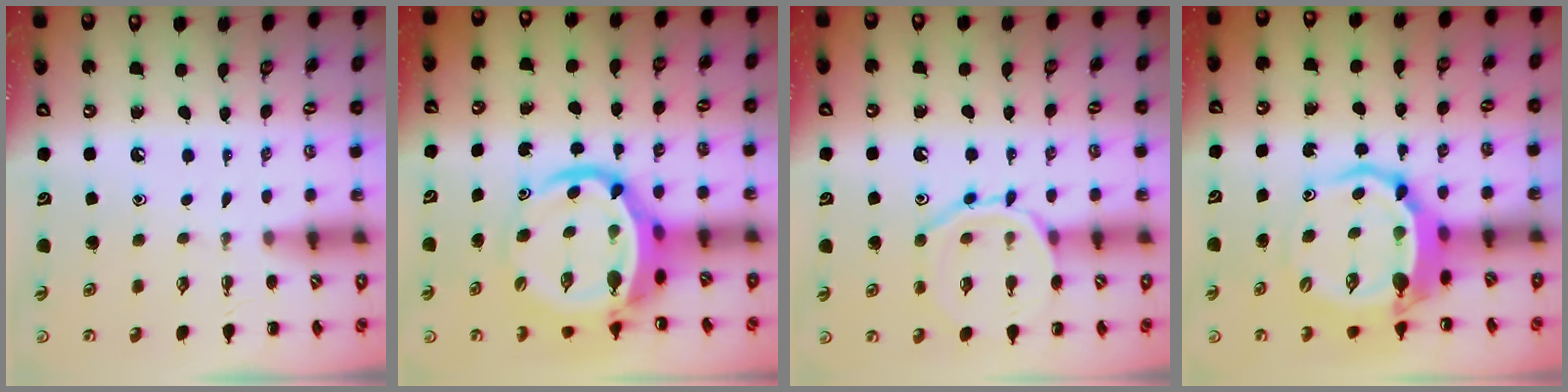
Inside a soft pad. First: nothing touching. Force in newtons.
{"total": 9.4, "press": 9.0, "slide": 2.5}
{"total": 12.0, "press": 12.0, "slide": 0.8}
{"total": 6.6, "press": 6.6, "slide": 1.1}